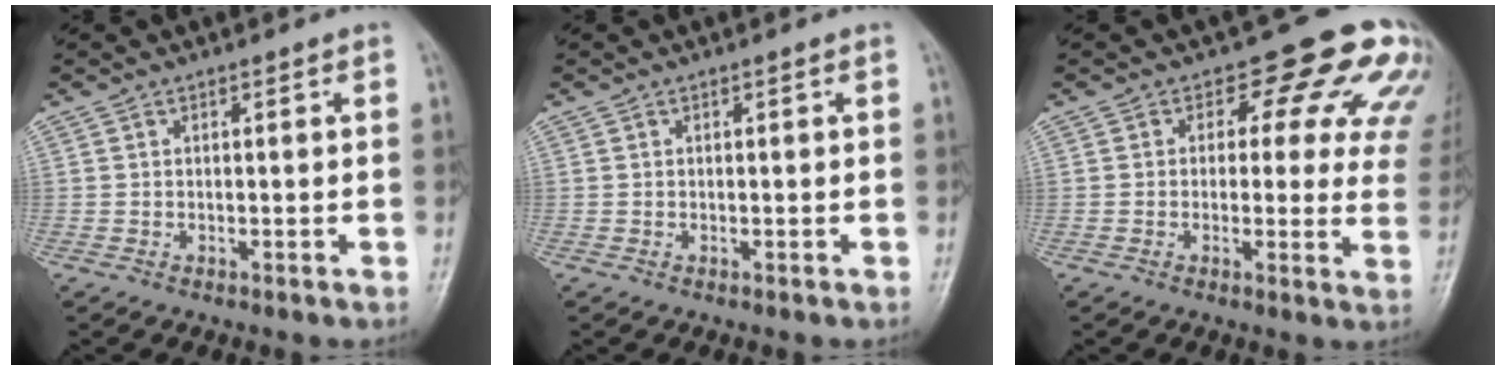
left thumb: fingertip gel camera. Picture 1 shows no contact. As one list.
[{"total": 0.0}, {"total": 13.6, "force": [7.0, 7.5, 8.9], "torque": [-0.041, -0.023, 0.056]}]